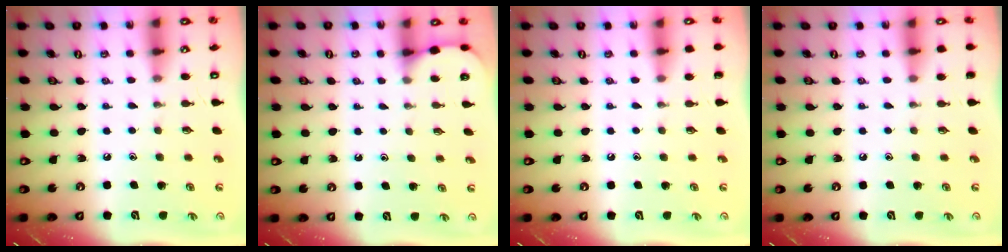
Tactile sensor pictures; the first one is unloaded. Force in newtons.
{"total": 2.5, "press": 2.5, "slide": 0.2}
{"total": 0.0}
{"total": 0.0}